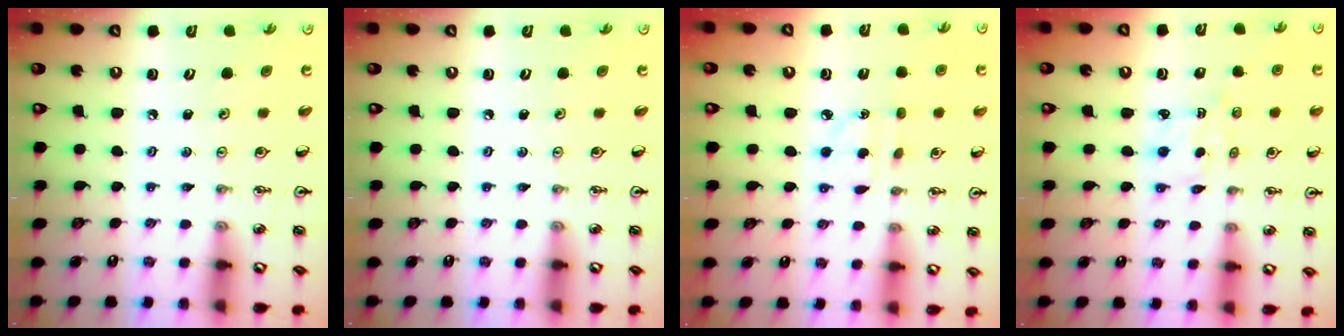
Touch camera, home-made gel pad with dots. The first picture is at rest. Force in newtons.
{"total": 0.0}
{"total": 3.5, "press": 3.4, "slide": 0.8}
{"total": 1.6, "press": 1.5, "slide": 0.7}